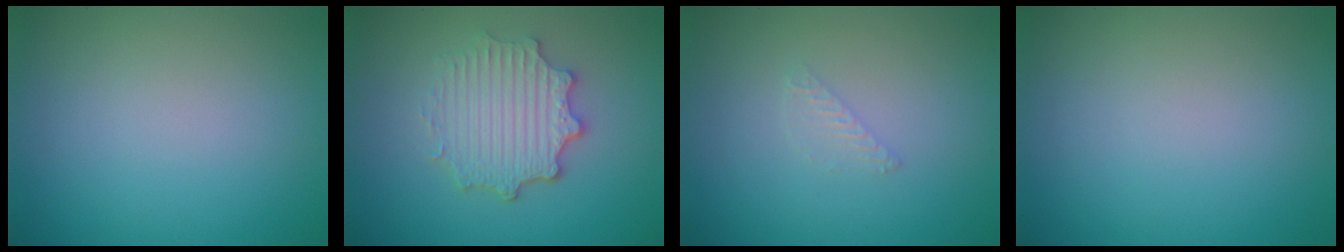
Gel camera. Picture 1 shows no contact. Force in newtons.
{"total": 4.5, "press": 3.8, "slide": 2.4}
{"total": 0.8, "press": 0.8, "slide": 0.0}
{"total": 0.0}